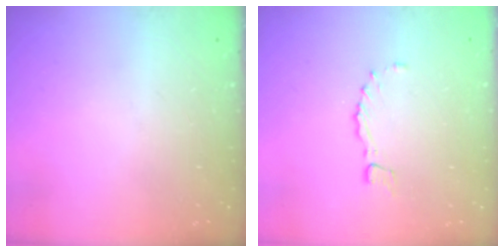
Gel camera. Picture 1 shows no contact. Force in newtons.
{"total": 1.2, "press": 1.2, "slide": 0.3}